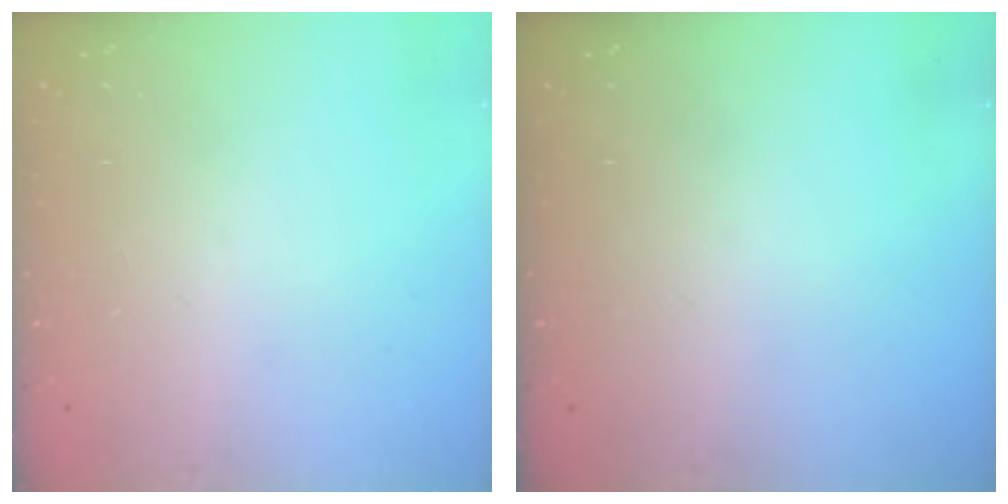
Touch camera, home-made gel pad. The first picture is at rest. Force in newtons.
{"total": 0.0}